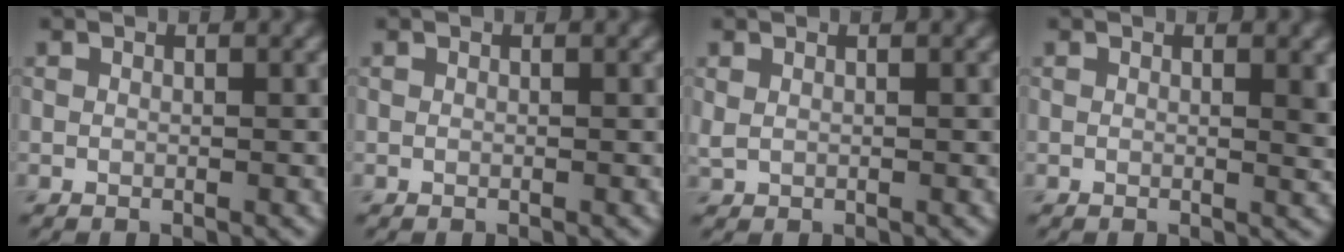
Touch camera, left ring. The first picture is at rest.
{"total": 0.0}
{"total": 0.6, "force": [0.3, 0.3, 0.4], "torque": [-0.011, 0.001, 0.008]}
{"total": 1.5, "force": [0.5, 0.4, 1.4], "torque": [-0.015, -0.002, 0.006]}